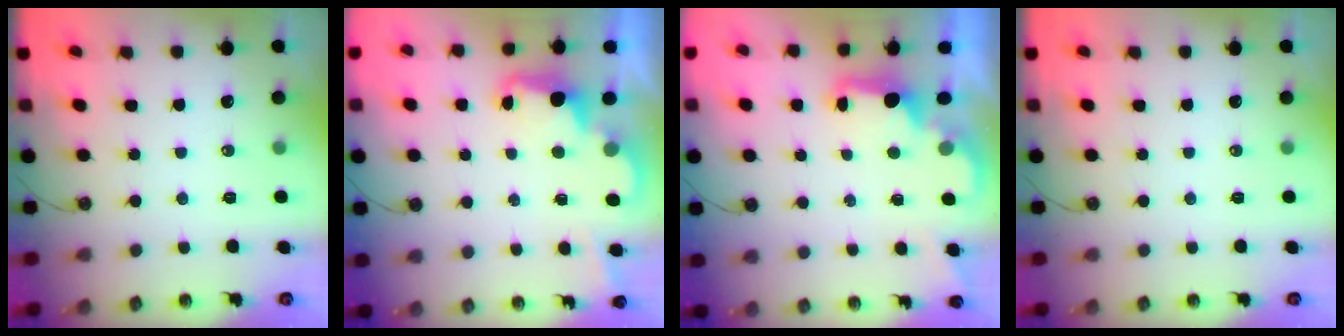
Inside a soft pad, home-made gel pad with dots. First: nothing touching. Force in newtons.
{"total": 2.5, "press": 2.5, "slide": 0.6}
{"total": 2.4, "press": 2.3, "slide": 0.8}
{"total": 0.0}